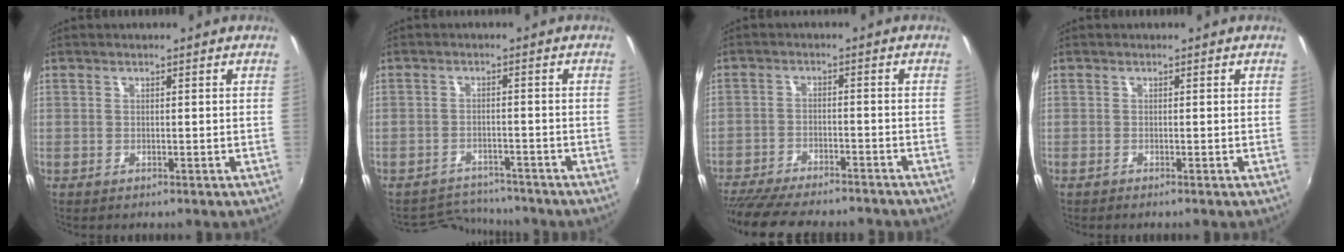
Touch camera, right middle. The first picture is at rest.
{"total": 6.4, "force": [-6.2, 1.4, 0.0], "torque": [-0.017, 0.007, -0.098]}
{"total": 16.8, "force": [-14.4, 3.9, 7.6], "torque": [-0.158, -0.035, -0.216]}
{"total": 0.0}